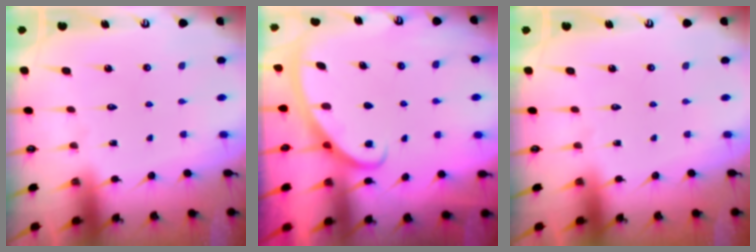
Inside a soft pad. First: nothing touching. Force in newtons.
{"total": 3.0, "press": 3.0, "slide": 0.4}
{"total": 0.0}